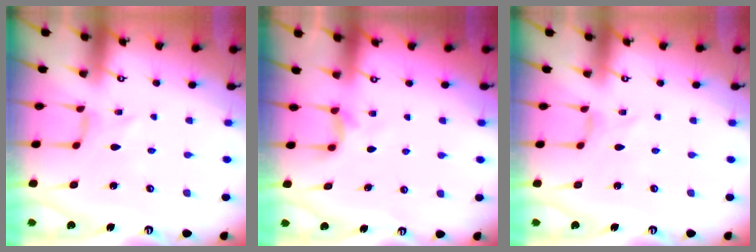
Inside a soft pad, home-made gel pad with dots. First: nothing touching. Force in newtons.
{"total": 3.3, "press": 3.3, "slide": 0.4}
{"total": 0.0}